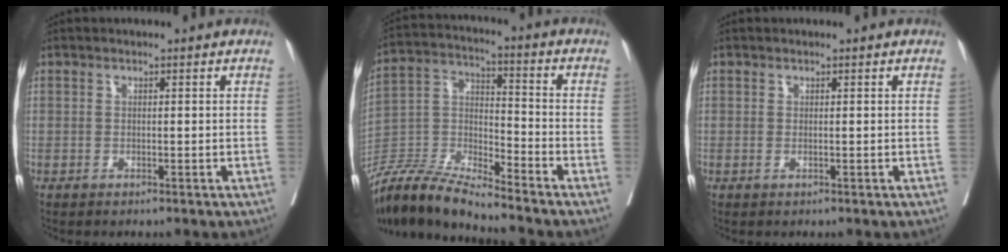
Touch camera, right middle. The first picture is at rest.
{"total": 12.6, "force": [-11.6, 0.4, 5.0], "torque": [-0.094, 0.005, -0.224]}
{"total": 0.0}